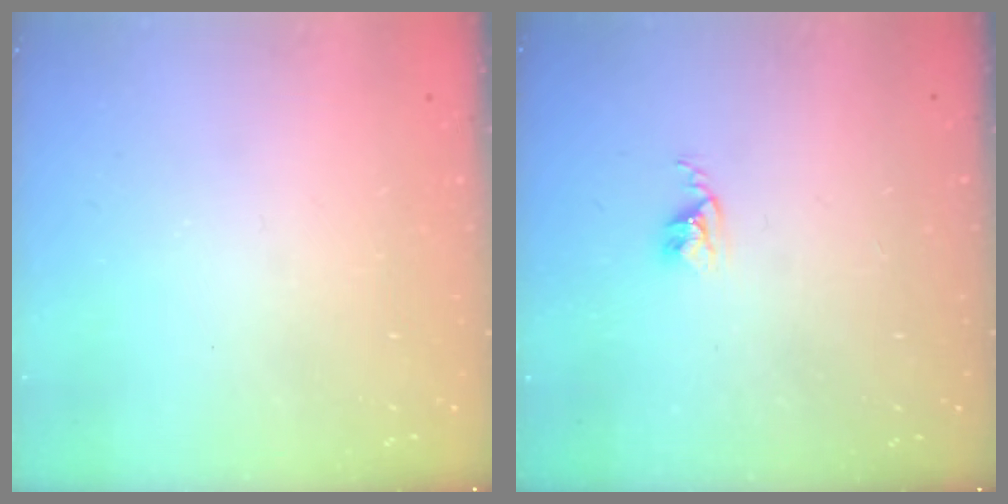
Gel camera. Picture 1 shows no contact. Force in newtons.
{"total": 2.6, "press": 2.6, "slide": 0.4}